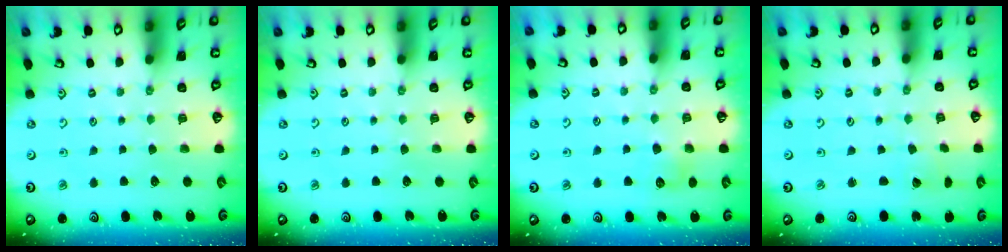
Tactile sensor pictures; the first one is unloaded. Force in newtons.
{"total": 0.0}
{"total": 5.6, "press": 5.6, "slide": 0.5}
{"total": 1.3, "press": 1.3, "slide": 0.0}